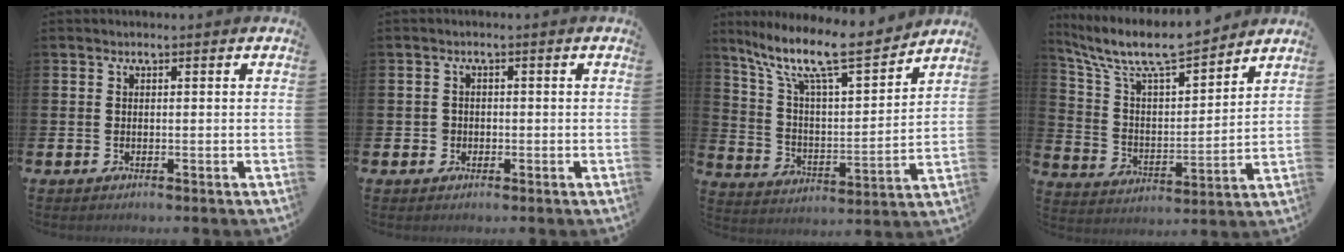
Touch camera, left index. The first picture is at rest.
{"total": 1.4, "force": [-0.5, 1.3, 0.1], "torque": [-0.003, 0.005, -0.014]}
{"total": 11.8, "force": [9.8, 2.2, 6.2], "torque": [-0.140, -0.065, 0.161]}
{"total": 9.8, "force": [8.9, 1.7, 3.7], "torque": [-0.110, -0.058, 0.154]}